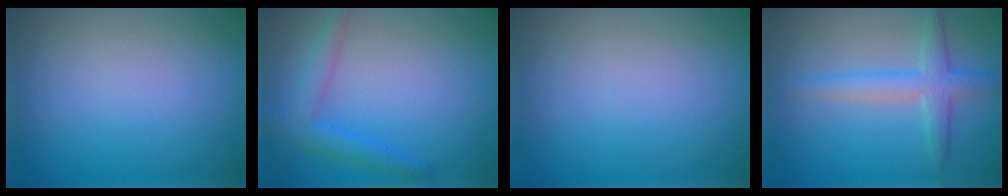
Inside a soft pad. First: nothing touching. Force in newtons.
{"total": 2.9, "press": 2.9, "slide": 0.1}
{"total": 0.0}
{"total": 3.2, "press": 3.2, "slide": 0.0}